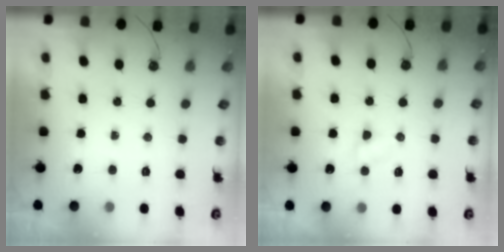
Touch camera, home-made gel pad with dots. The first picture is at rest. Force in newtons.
{"total": 2.9, "press": 2.8, "slide": 0.2}